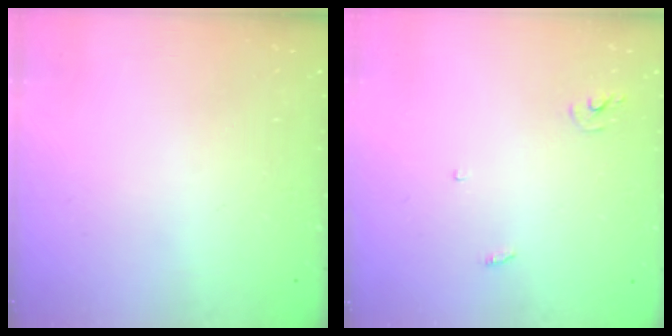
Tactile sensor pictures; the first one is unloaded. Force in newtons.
{"total": 2.9, "press": 2.9, "slide": 0.2}